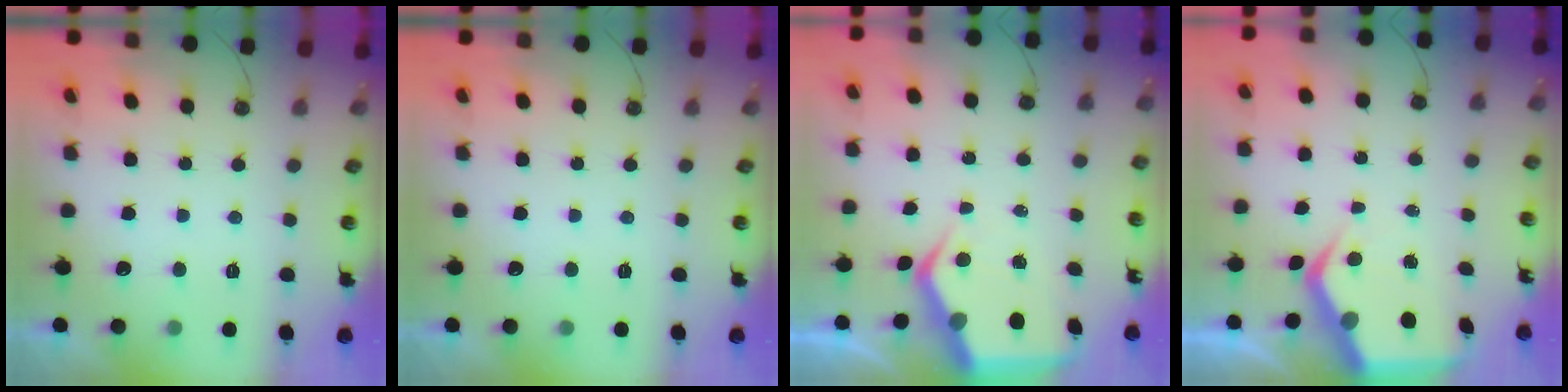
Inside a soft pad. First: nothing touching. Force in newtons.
{"total": 0.0}
{"total": 7.6, "press": 7.5, "slide": 1.2}
{"total": 7.5, "press": 7.4, "slide": 0.9}